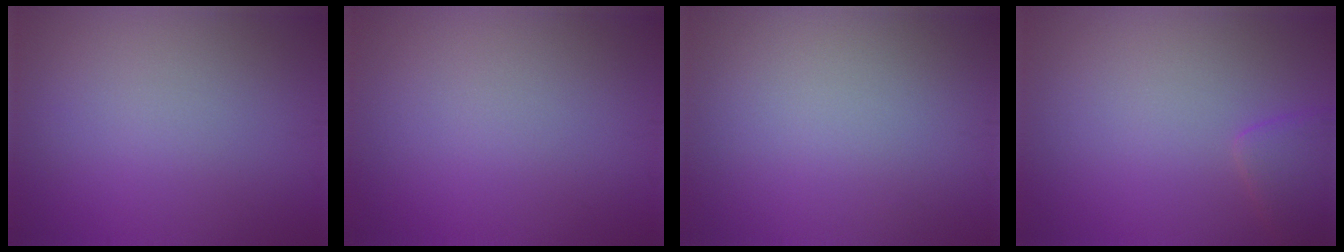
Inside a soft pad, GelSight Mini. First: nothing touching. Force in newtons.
{"total": 0.0}
{"total": 0.0}
{"total": 1.9, "press": 1.9, "slide": 0.1}